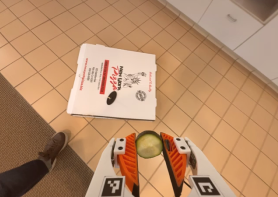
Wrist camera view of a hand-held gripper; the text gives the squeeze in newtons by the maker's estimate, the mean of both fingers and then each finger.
{"total": 7.0, "left": 7.2, "right": 6.9}